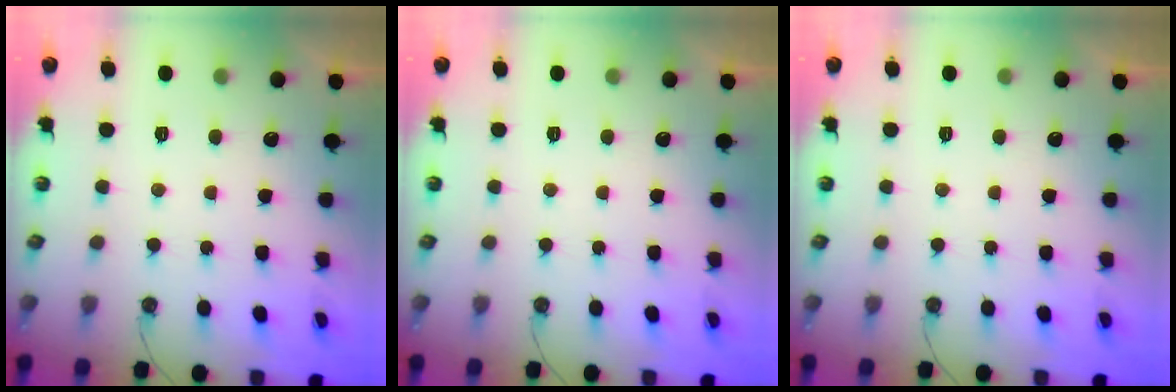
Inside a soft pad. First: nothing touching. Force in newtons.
{"total": 0.0}
{"total": 0.0}